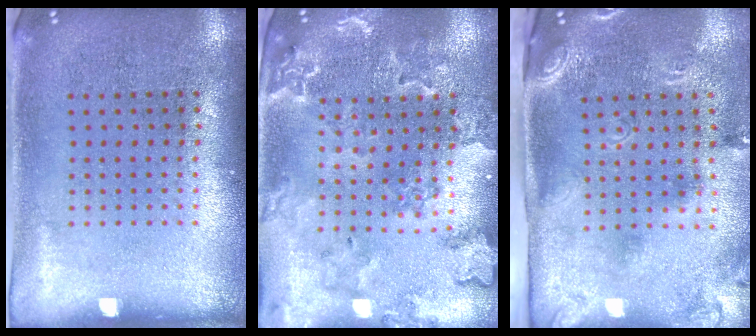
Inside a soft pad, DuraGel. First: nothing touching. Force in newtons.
{"total": 1.8, "press": 1.8, "slide": 0.2}
{"total": 2.8, "press": 1.9, "slide": 2.0}